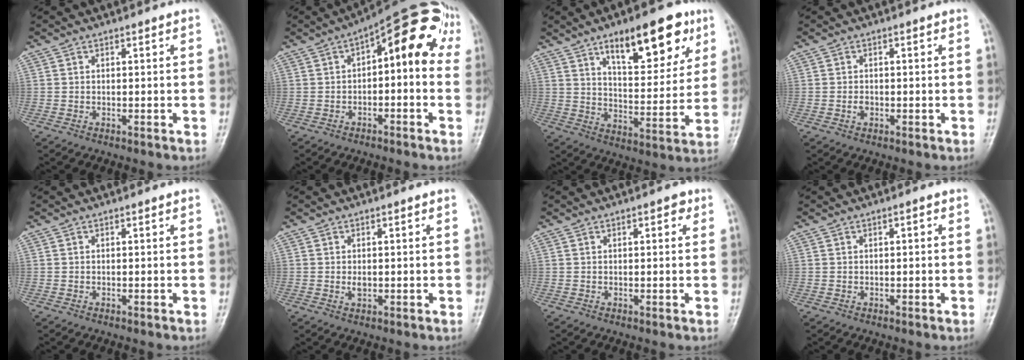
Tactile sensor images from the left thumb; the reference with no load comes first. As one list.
[{"total": 14.2, "force": [2.3, 6.1, 12.6], "torque": [-0.134, 0.050, 0.019]}, {"total": 17.7, "force": [9.7, 7.1, 12.9], "torque": [-0.140, -0.042, 0.149]}, {"total": 1.4, "force": [-0.4, 1.0, 0.9], "torque": [-0.013, 0.004, -0.008]}, {"total": 0.0}, {"total": 1.8, "force": [0.0, 1.0, 1.4], "torque": [-0.021, 0.000, 0.002]}, {"total": 2.1, "force": [0.9, 0.9, 1.6], "torque": [-0.016, 0.001, 0.009]}, {"total": 1.0, "force": [0.3, 0.4, 0.9], "torque": [-0.014, 0.003, 0.002]}]